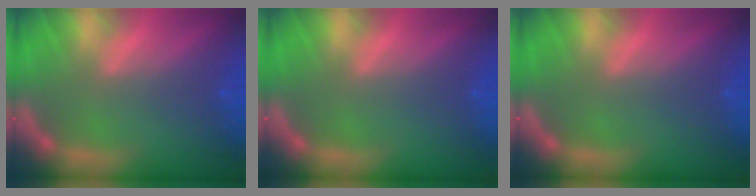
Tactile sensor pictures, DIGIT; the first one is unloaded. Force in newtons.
{"total": 0.0}
{"total": 0.0}